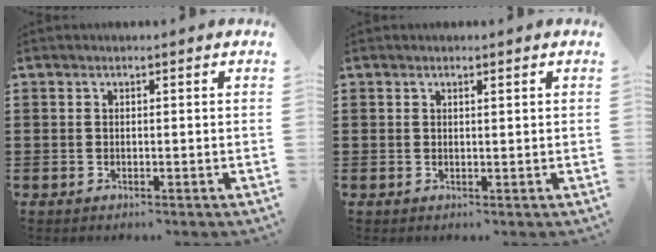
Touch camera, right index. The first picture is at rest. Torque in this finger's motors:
{"motor_torque": [-0.26, 0.15, 0.00, -0.01]}